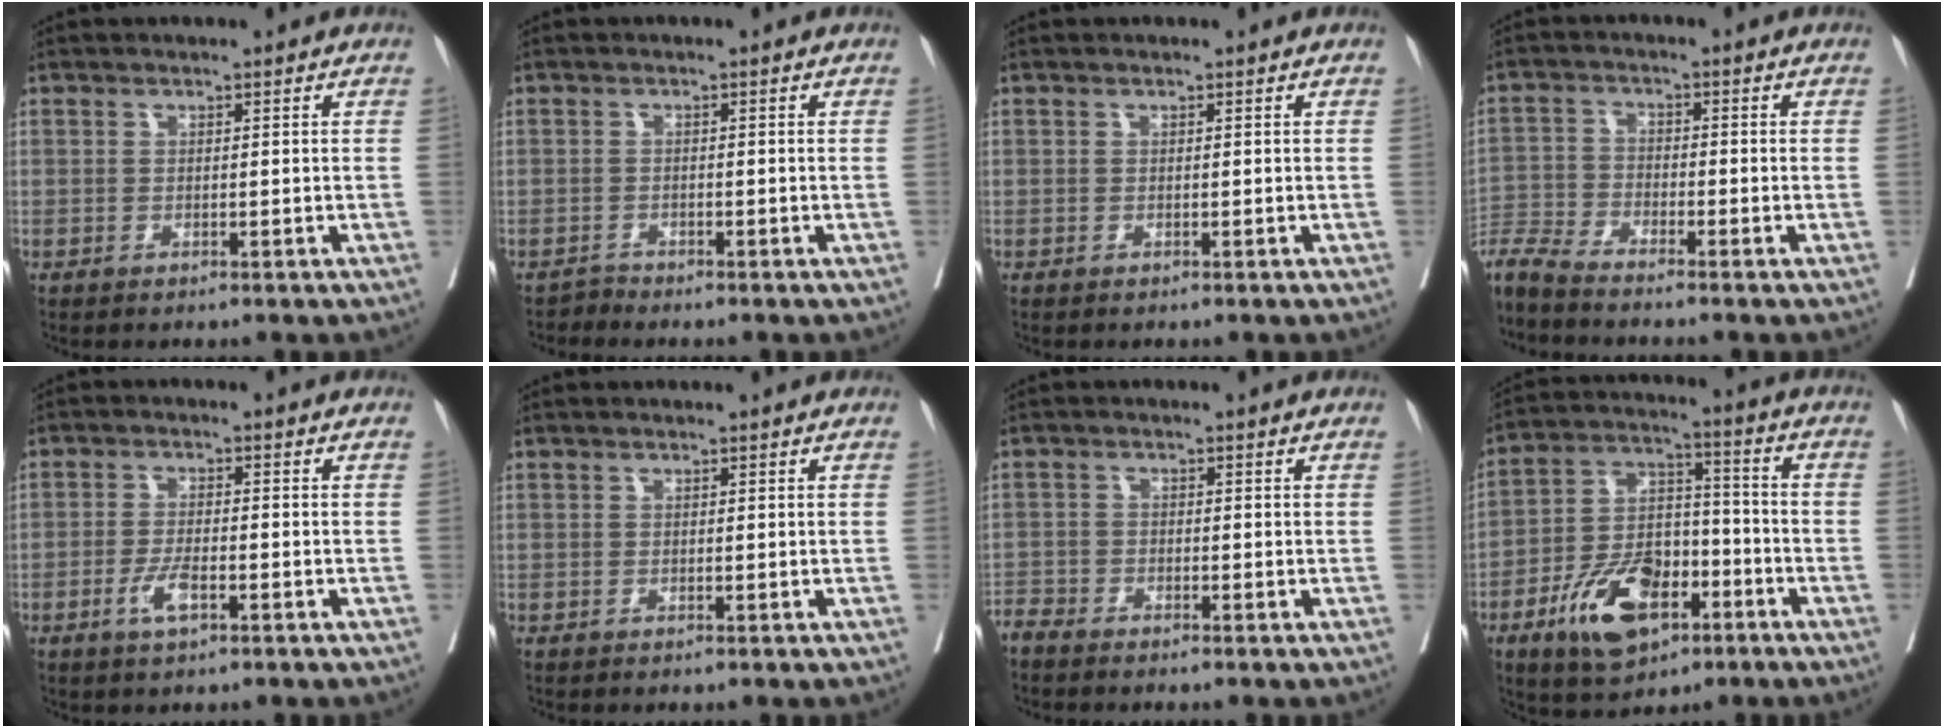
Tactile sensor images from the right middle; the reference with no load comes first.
{"total": 0.9, "force": [-0.8, -0.1, -0.4], "torque": [0.010, -0.005, -0.014]}
{"total": 0.0}
{"total": 6.4, "force": [-6.2, -1.0, 1.6], "torque": [-0.031, -0.013, -0.122]}
{"total": 3.8, "force": [-1.8, 1.0, 3.2], "torque": [-0.063, -0.001, -0.033]}
{"total": 0.0}
{"total": 2.3, "force": [-2.2, 0.3, 0.1], "torque": [0.002, -0.006, -0.045]}
{"total": 13.6, "force": [-6.9, 6.8, 9.5], "torque": [-0.178, 0.006, -0.118]}